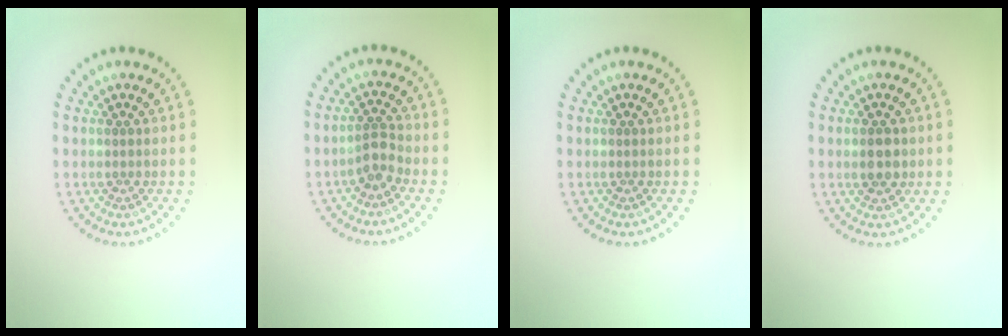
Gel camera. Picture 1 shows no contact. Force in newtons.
{"total": 2.0, "press": 1.6, "slide": 1.2}
{"total": 0.0}
{"total": 2.1, "press": 2.1, "slide": 0.3}